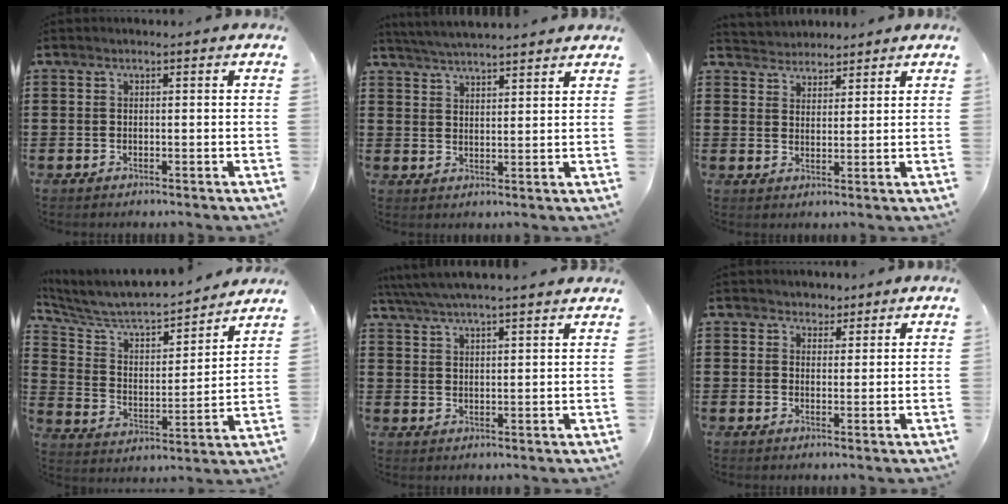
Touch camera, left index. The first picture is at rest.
{"total": 3.9, "force": [3.8, -0.5, 0.5], "torque": [-0.021, -0.014, 0.069]}
{"total": 3.2, "force": [2.9, 1.1, -0.6], "torque": [-0.001, -0.004, 0.055]}
{"total": 6.4, "force": [6.0, 1.6, 1.7], "torque": [-0.065, -0.047, 0.097]}
{"total": 4.5, "force": [4.2, -0.3, 1.6], "torque": [-0.045, -0.015, 0.074]}
{"total": 2.3, "force": [1.8, 1.4, -0.1], "torque": [-0.008, 0.009, 0.032]}